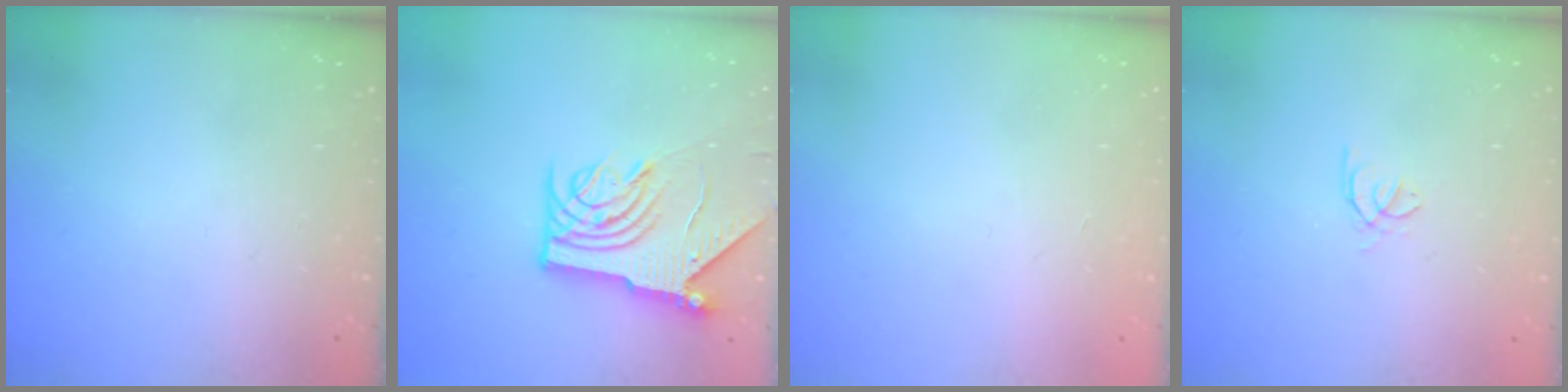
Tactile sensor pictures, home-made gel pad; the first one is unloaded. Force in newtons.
{"total": 10.9, "press": 10.9, "slide": 1.2}
{"total": 0.8, "press": 0.8, "slide": 0.2}
{"total": 0.6, "press": 0.4, "slide": 0.3}